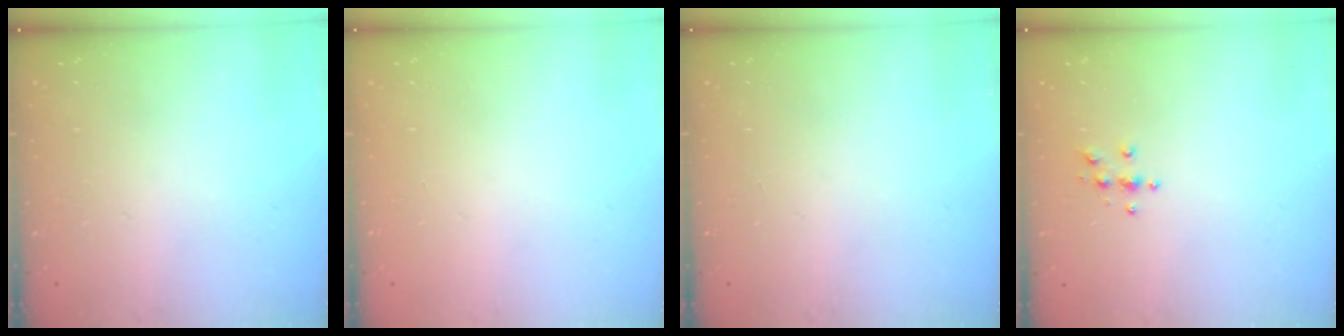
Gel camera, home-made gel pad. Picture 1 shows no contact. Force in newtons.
{"total": 0.0}
{"total": 0.0}
{"total": 3.9, "press": 3.8, "slide": 0.4}